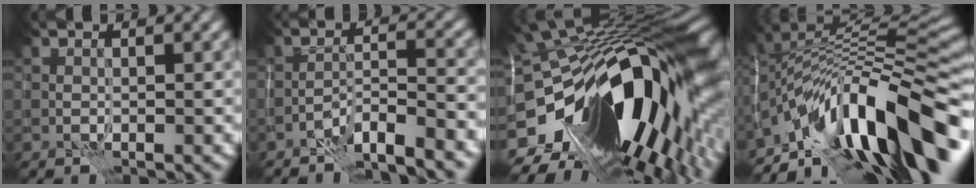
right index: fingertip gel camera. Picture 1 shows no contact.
{"total": 5.0, "force": [-4.1, 0.6, 2.7], "torque": [-0.043, 0.007, -0.077]}
{"total": 19.9, "force": [-5.0, 8.8, 17.2], "torque": [-0.284, -0.055, -0.065]}
{"total": 14.3, "force": [-6.6, 4.9, 11.6], "torque": [-0.190, 0.038, -0.120]}